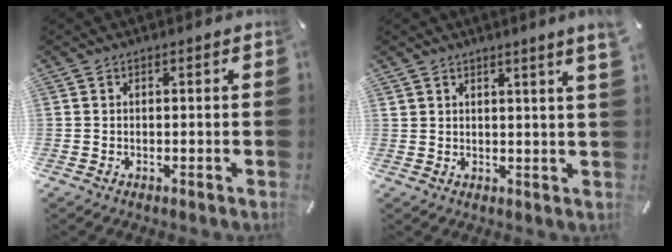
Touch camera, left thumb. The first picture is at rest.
{"total": 3.0, "force": [2.2, -0.3, 2.1], "torque": [-0.035, -0.008, 0.036]}